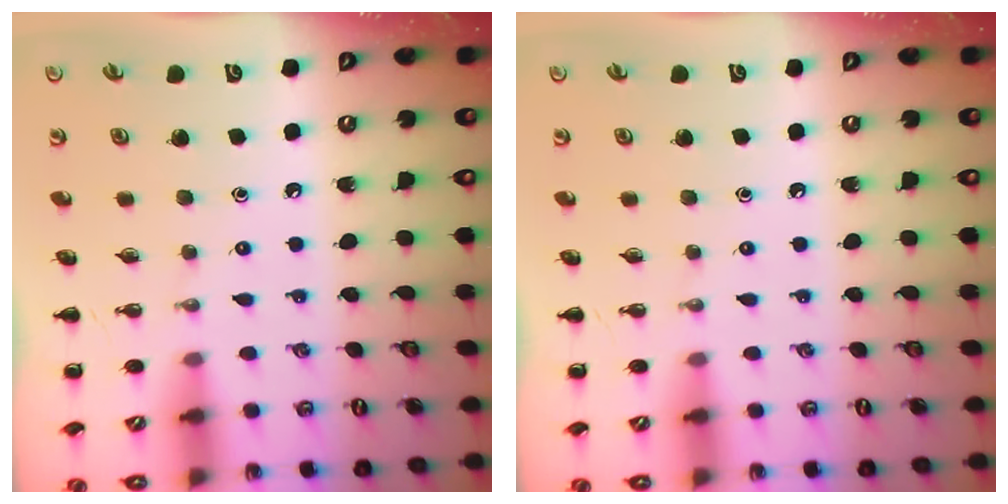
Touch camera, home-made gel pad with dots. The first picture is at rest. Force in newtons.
{"total": 0.0}